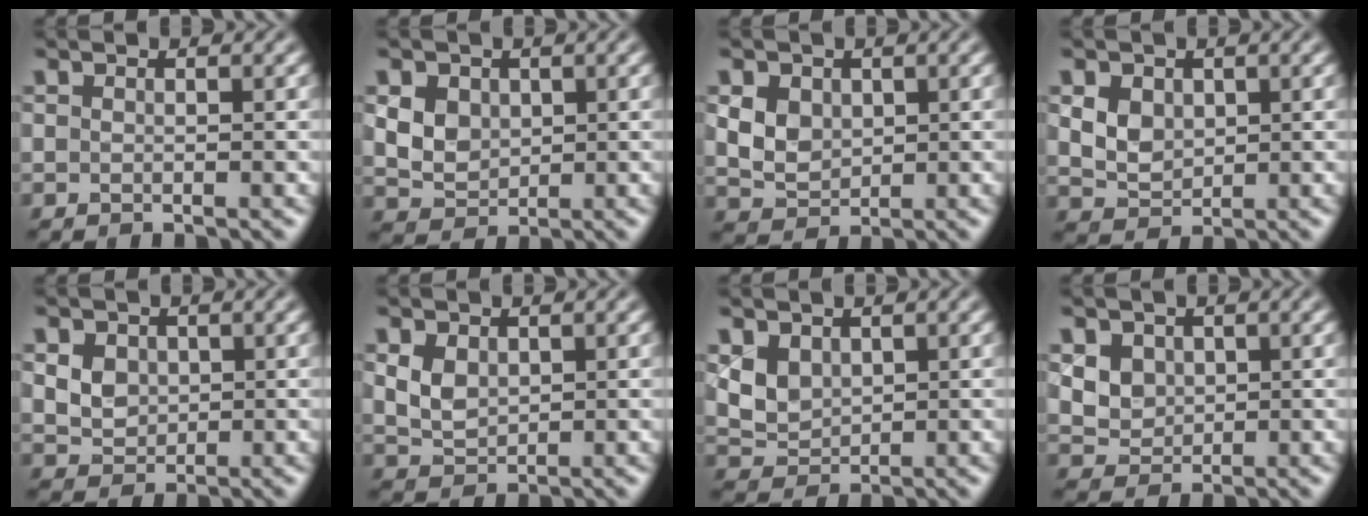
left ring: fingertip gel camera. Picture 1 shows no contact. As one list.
[{"total": 4.6, "force": [1.4, 3.6, 2.4], "torque": [-0.055, 0.012, 0.023]}, {"total": 4.1, "force": [1.2, 3.3, 2.2], "torque": [-0.054, 0.009, 0.022]}, {"total": 3.8, "force": [1.2, 2.9, 2.1], "torque": [-0.049, 0.007, 0.024]}, {"total": 4.4, "force": [1.5, 3.5, 2.2], "torque": [-0.048, 0.017, 0.021]}, {"total": 2.6, "force": [0.8, 1.9, 1.6], "torque": [-0.036, -0.003, 0.020]}, {"total": 2.8, "force": [1.2, 2.1, 1.4], "torque": [-0.032, -0.005, 0.026]}, {"total": 4.2, "force": [1.8, 3.4, 1.9], "torque": [-0.052, 0.006, 0.042]}]